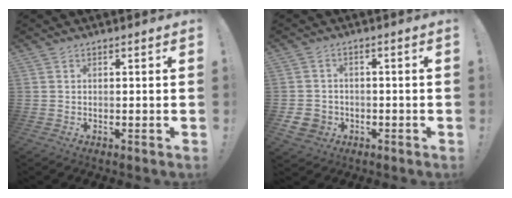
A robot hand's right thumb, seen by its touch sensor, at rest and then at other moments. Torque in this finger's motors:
{"motor_torque": [0.09, 0.13, 0.20, -0.12, -0.01]}